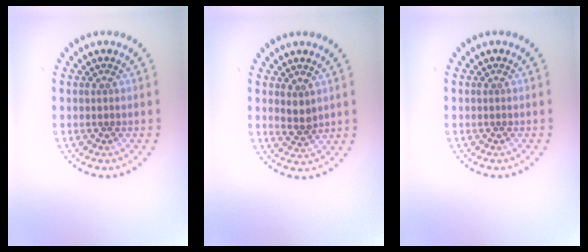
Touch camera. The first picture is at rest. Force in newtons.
{"total": 1.6, "press": 1.4, "slide": 0.7}
{"total": 0.0}